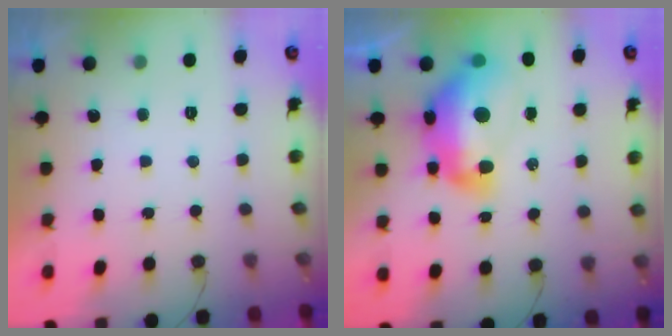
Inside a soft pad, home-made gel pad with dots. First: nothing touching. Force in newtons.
{"total": 17.3, "press": 17.2, "slide": 1.8}